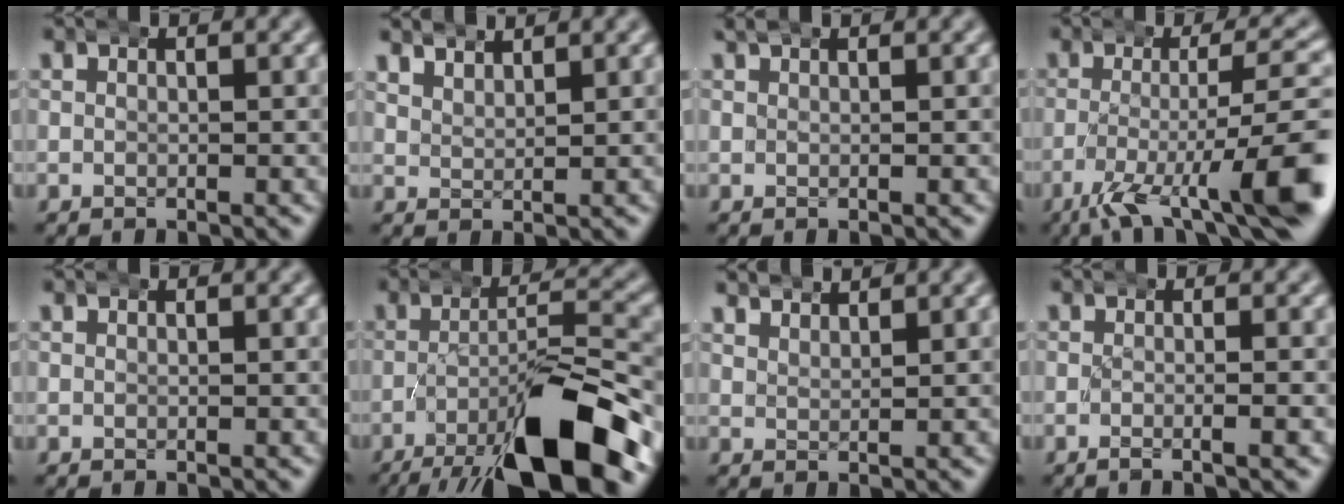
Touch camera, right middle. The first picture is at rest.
{"total": 2.3, "force": [2.0, 1.1, 0.3], "torque": [-0.016, -0.003, 0.038]}
{"total": 1.2, "force": [1.0, 0.2, 0.6], "torque": [-0.015, 0.004, 0.017]}
{"total": 10.2, "force": [-5.1, 2.8, 8.4], "torque": [-0.132, -0.013, -0.074]}
{"total": 0.0}
{"total": 11.2, "force": [-5.9, 2.9, 9.1], "torque": [-0.140, -0.011, -0.085]}
{"total": 1.9, "force": [1.9, 0.0, -0.1], "torque": [-0.005, -0.001, 0.039]}
{"total": 1.0, "force": [-0.6, -0.3, 0.7], "torque": [-0.021, 0.004, -0.012]}